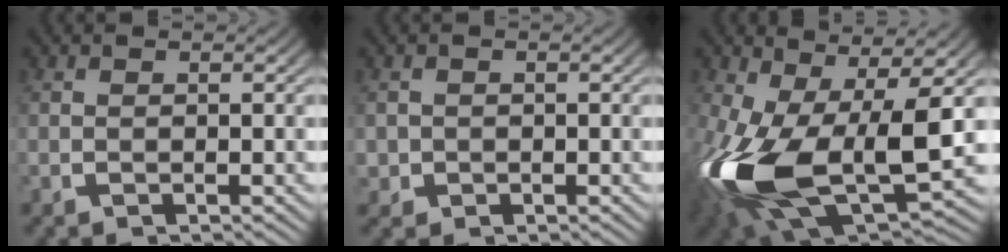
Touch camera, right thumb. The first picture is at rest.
{"total": 1.7, "force": [-0.3, 1.6, 0.3], "torque": [-0.009, -0.012, 0.000]}
{"total": 16.8, "force": [-2.5, 10.0, 13.2], "torque": [-0.316, -0.072, -0.004]}